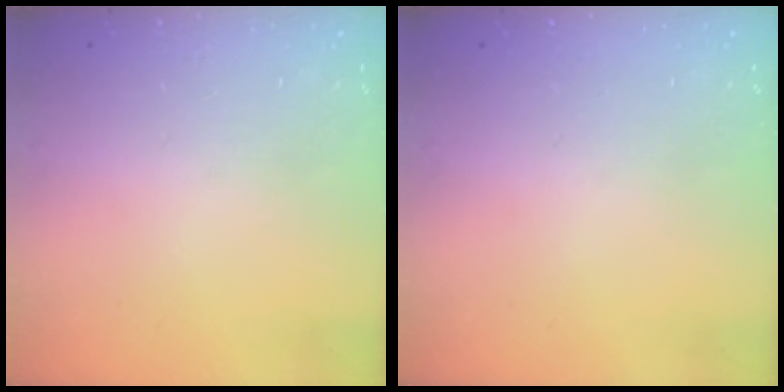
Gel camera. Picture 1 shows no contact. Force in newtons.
{"total": 0.0}